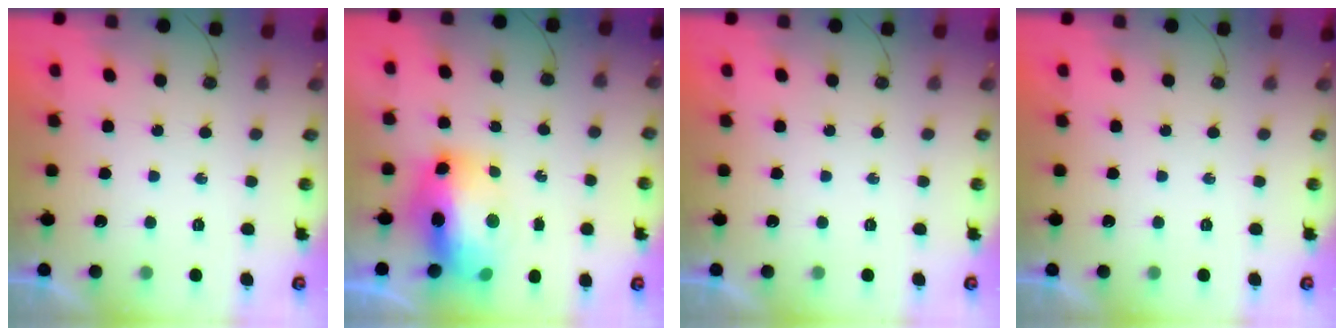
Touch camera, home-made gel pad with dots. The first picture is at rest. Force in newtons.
{"total": 14.4, "press": 14.3, "slide": 2.1}
{"total": 0.0}
{"total": 0.0}